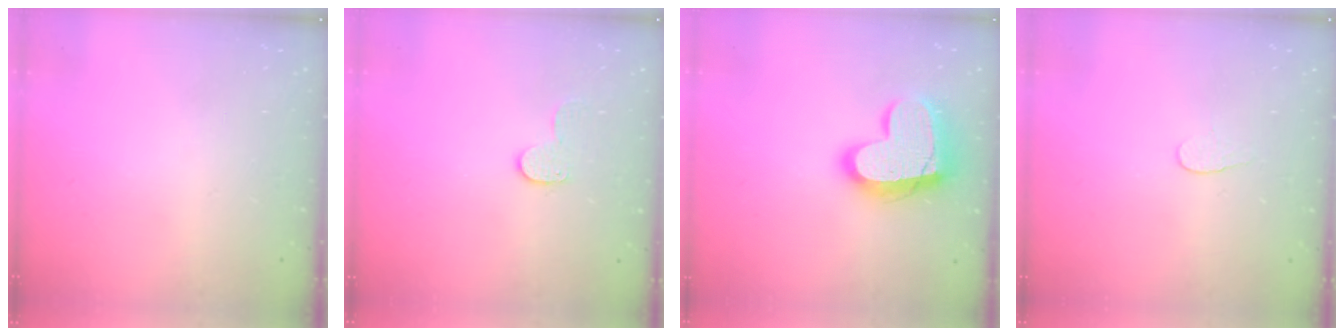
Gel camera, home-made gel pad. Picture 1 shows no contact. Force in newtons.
{"total": 5.6, "press": 5.6, "slide": 0.4}
{"total": 17.2, "press": 17.2, "slide": 1.3}
{"total": 3.8, "press": 3.8, "slide": 0.4}